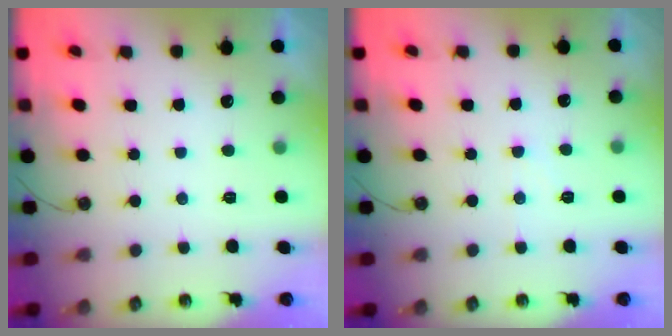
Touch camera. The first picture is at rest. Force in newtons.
{"total": 2.7, "press": 2.6, "slide": 0.6}